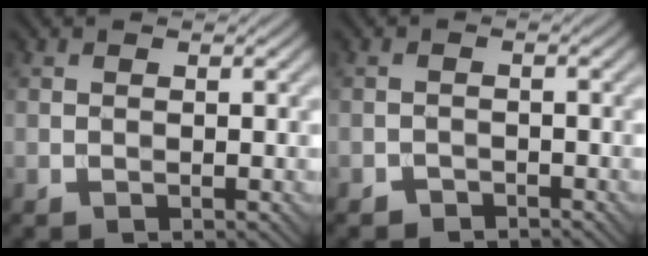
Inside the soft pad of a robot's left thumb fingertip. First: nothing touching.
{"total": 1.2, "force": [-1.1, 0.3, -0.3], "torque": [0.007, 0.001, -0.021]}